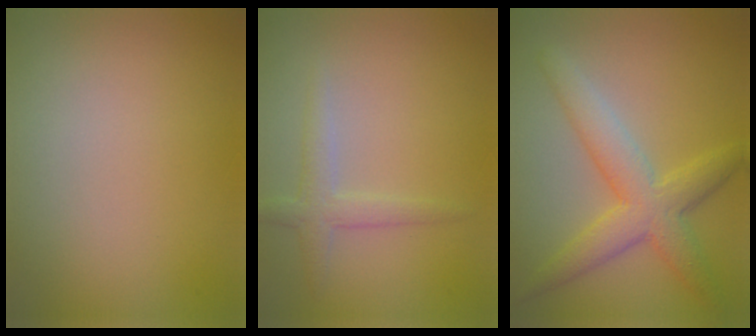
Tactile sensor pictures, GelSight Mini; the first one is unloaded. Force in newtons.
{"total": 2.0, "press": 2.0, "slide": 0.1}
{"total": 5.1, "press": 5.1, "slide": 0.1}